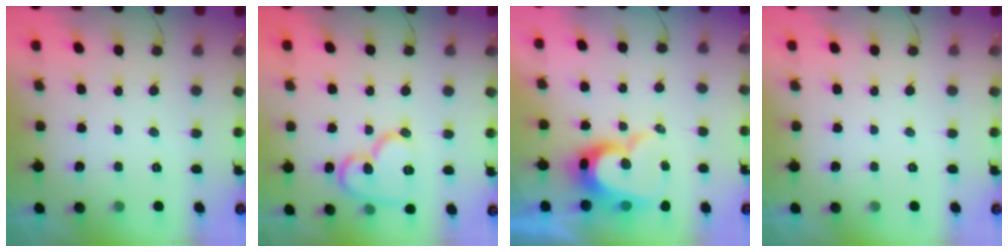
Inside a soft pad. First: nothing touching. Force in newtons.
{"total": 14.7, "press": 14.6, "slide": 1.8}
{"total": 12.5, "press": 12.5, "slide": 1.2}
{"total": 0.0}